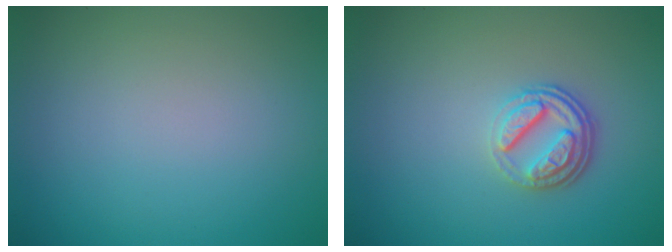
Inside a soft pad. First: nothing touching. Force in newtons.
{"total": 3.5, "press": 2.6, "slide": 2.3}